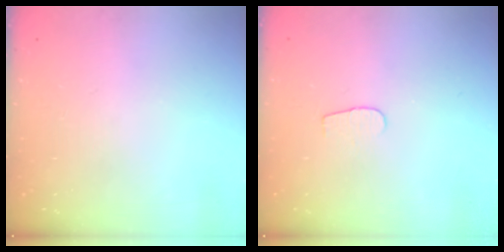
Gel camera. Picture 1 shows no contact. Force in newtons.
{"total": 3.2, "press": 3.2, "slide": 0.3}